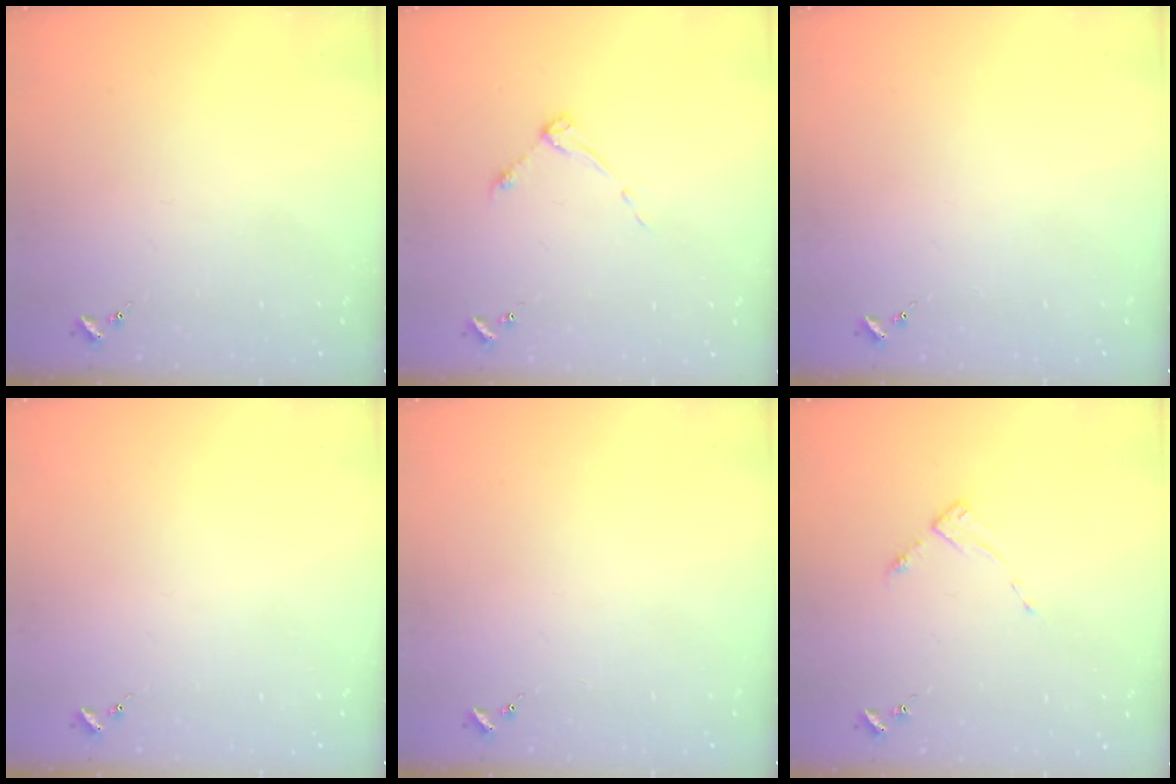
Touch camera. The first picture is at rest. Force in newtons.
{"total": 4.3, "press": 4.3, "slide": 0.6}
{"total": 0.0}
{"total": 0.0}
{"total": 0.0}
{"total": 3.7, "press": 3.6, "slide": 0.4}